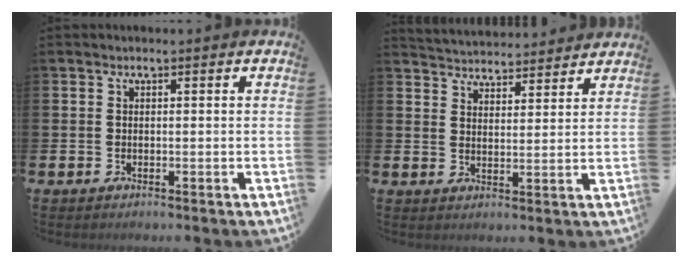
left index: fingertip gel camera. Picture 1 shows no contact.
{"total": 4.6, "force": [4.5, 0.5, -0.3], "torque": [-0.007, -0.032, 0.081]}